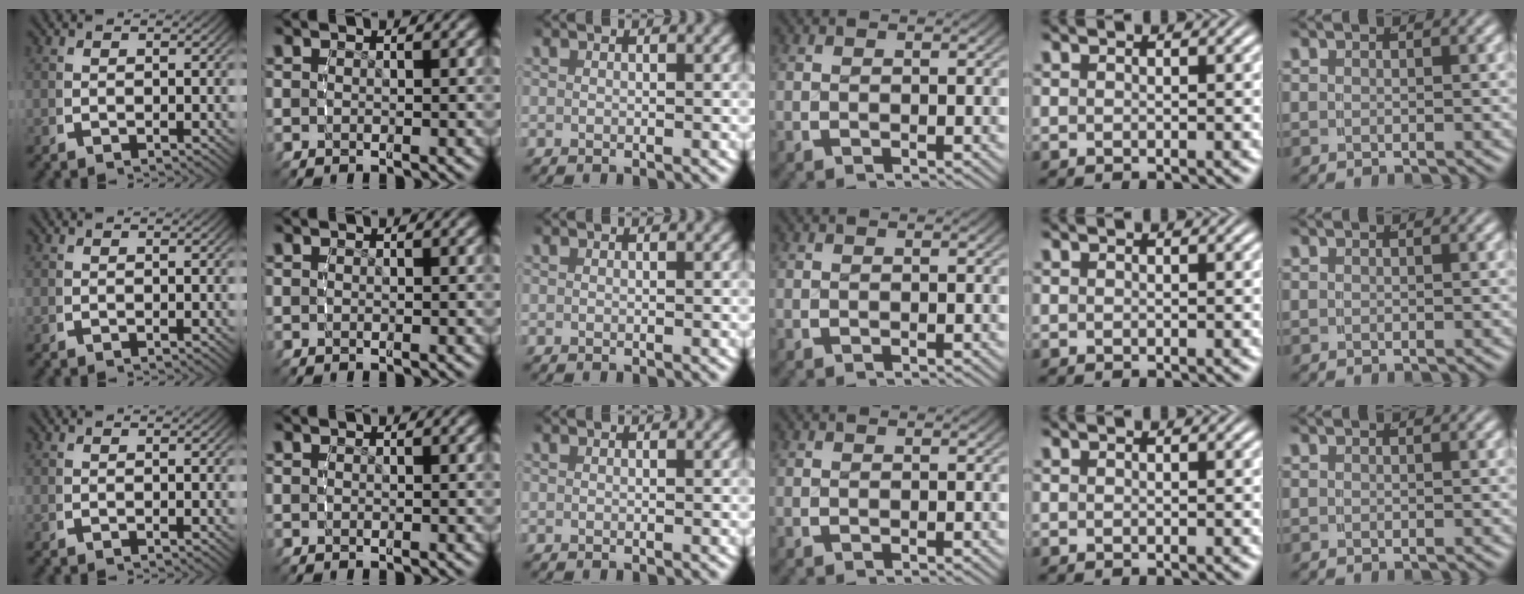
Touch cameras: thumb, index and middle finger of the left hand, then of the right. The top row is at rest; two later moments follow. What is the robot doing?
{"motion": "reach", "object": "shorts"}